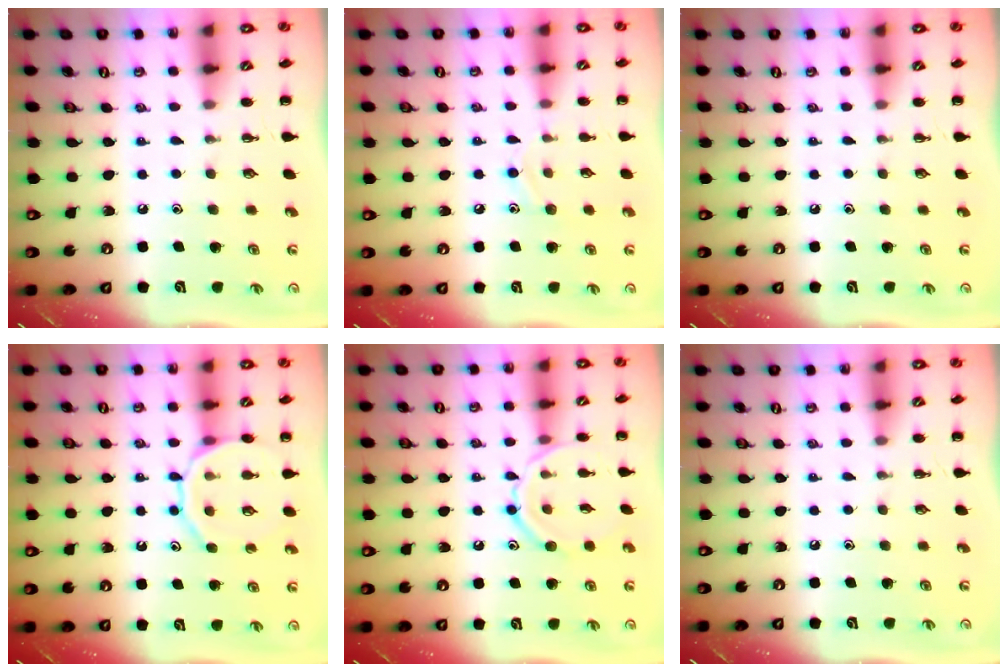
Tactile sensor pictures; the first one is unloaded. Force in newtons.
{"total": 8.0, "press": 7.6, "slide": 2.3}
{"total": 0.0}
{"total": 11.8, "press": 11.7, "slide": 1.3}
{"total": 11.0, "press": 11.0, "slide": 0.5}
{"total": 0.0}